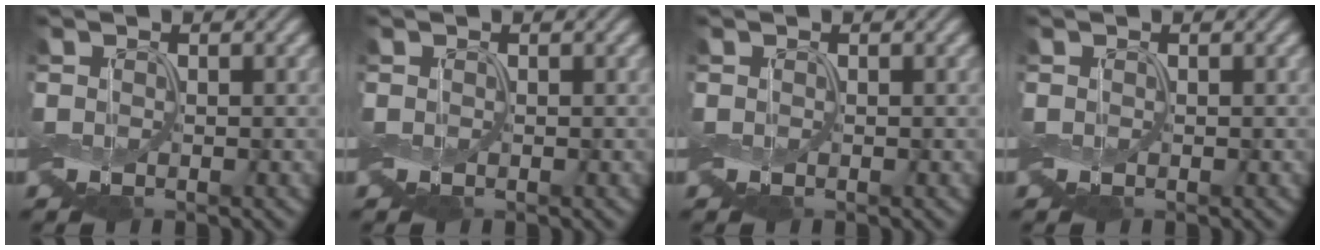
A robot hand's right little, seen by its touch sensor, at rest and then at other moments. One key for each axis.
{"total": 0.0}
{"total": 0.0}
{"total": 0.0}